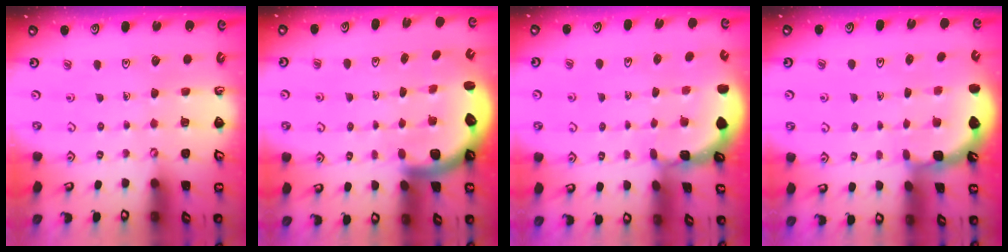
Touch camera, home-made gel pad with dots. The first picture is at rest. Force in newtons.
{"total": 3.1, "press": 3.0, "slide": 0.5}
{"total": 1.4, "press": 1.4, "slide": 0.1}
{"total": 1.9, "press": 1.9, "slide": 0.2}